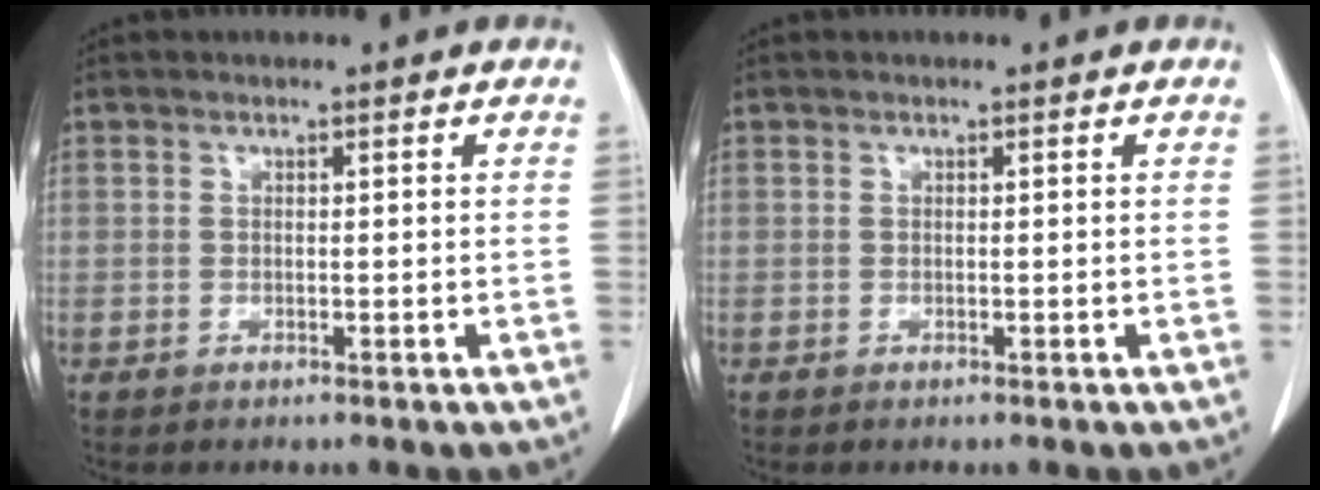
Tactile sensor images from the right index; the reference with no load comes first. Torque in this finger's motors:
{"motor_torque": [0.00, 0.00, 0.00, 0.00]}